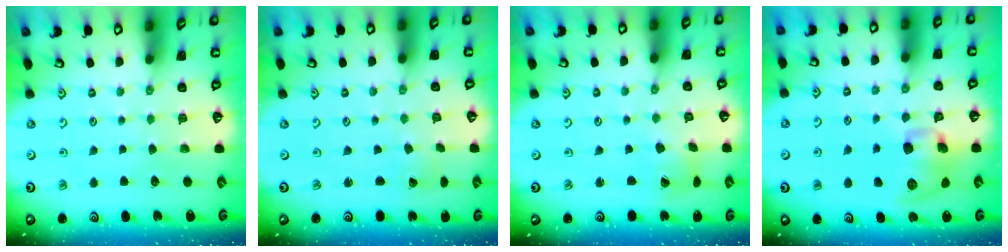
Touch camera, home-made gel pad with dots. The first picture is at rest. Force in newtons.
{"total": 0.0}
{"total": 2.4, "press": 2.4, "slide": 0.3}
{"total": 12.1, "press": 11.9, "slide": 1.9}